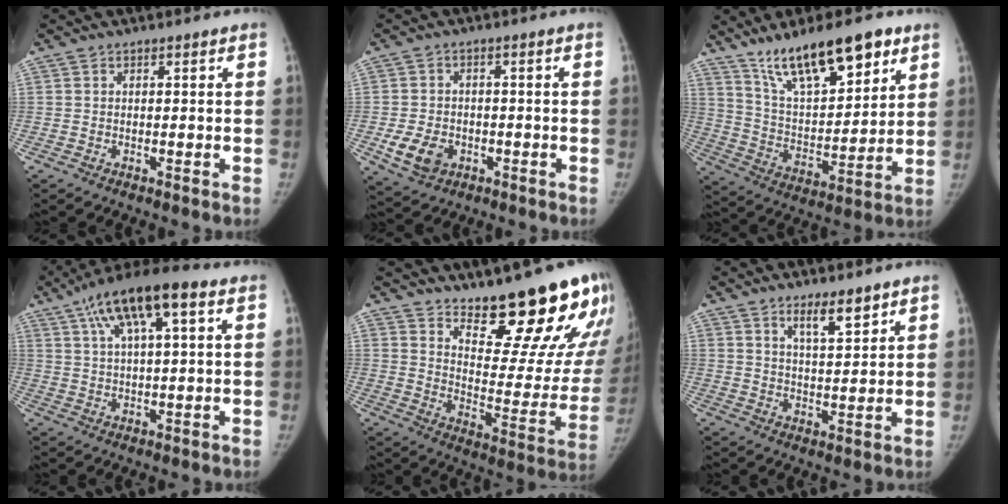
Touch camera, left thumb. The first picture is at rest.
{"total": 7.0, "force": [-2.5, 5.3, 3.8], "torque": [-0.062, 0.007, -0.035]}
{"total": 19.1, "force": [12.5, 6.8, 12.8], "torque": [-0.176, -0.054, 0.225]}
{"total": 14.1, "force": [6.3, 4.3, 11.8], "torque": [-0.197, 0.013, 0.101]}
{"total": 23.1, "force": [17.1, 6.4, 14.1], "torque": [-0.152, -0.133, 0.238]}
{"total": 5.9, "force": [4.1, 1.6, 3.9], "torque": [-0.051, -0.034, 0.070]}